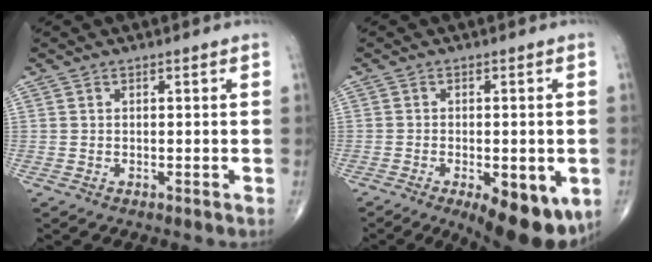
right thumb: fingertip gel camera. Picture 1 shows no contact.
{"total": 13.6, "force": [-5.7, 5.8, 10.9], "torque": [-0.126, -0.007, -0.069]}